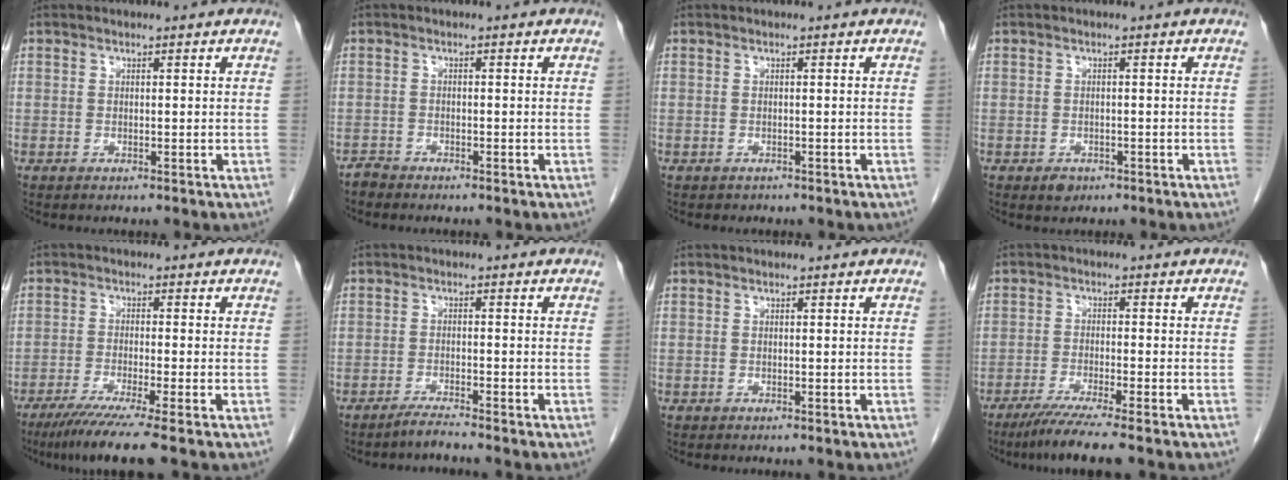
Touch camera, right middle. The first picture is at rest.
{"total": 1.3, "force": [-1.2, 0.2, -0.2], "torque": [0.004, -0.001, -0.025]}
{"total": 1.1, "force": [-0.9, 0.6, 0.2], "torque": [-0.014, 0.000, -0.011]}
{"total": 1.6, "force": [-1.0, 1.1, 0.6], "torque": [-0.012, 0.001, -0.009]}
{"total": 7.8, "force": [-5.8, -1.3, 5.1], "torque": [-0.080, -0.025, -0.098]}
{"total": 2.3, "force": [-2.1, -0.7, 0.6], "torque": [-0.016, -0.008, -0.044]}
{"total": 0.0}
{"total": 6.4, "force": [-5.0, -0.9, 3.9], "torque": [-0.066, -0.020, -0.088]}